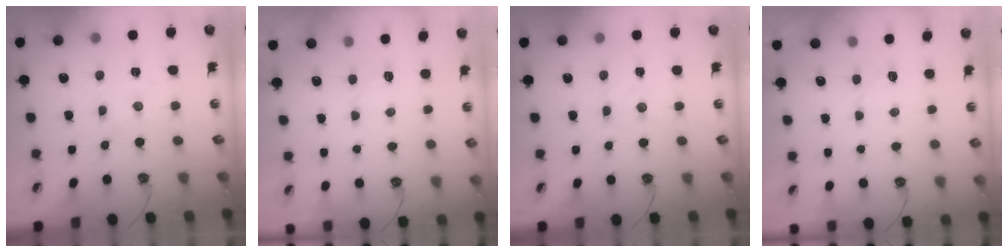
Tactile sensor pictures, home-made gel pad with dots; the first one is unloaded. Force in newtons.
{"total": 3.0, "press": 2.9, "slide": 0.7}
{"total": 2.7, "press": 2.6, "slide": 0.4}
{"total": 3.0, "press": 2.9, "slide": 0.7}